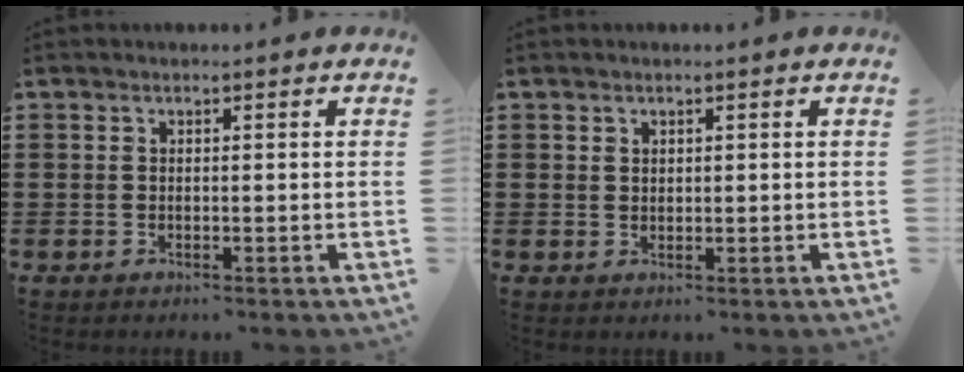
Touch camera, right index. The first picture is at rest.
{"total": 1.1, "force": [0.8, 0.8, 0.2], "torque": [-0.006, 0.003, 0.016]}